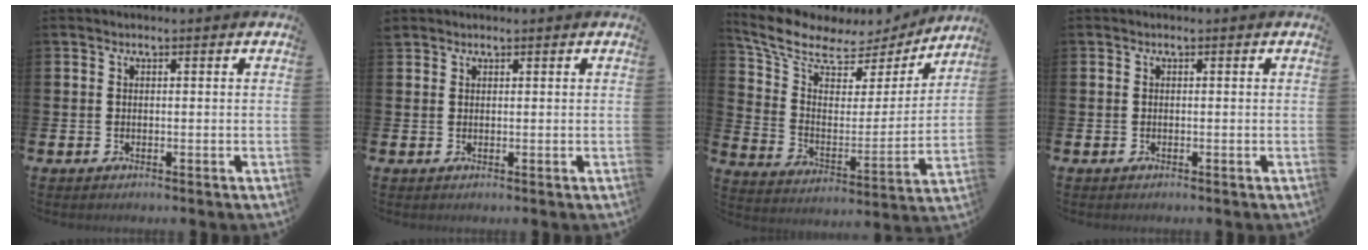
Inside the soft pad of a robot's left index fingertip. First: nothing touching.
{"total": 1.2, "force": [1.2, 0.4, 0.0], "torque": [0.008, 0.000, 0.020]}
{"total": 8.7, "force": [7.0, 4.2, 2.9], "torque": [-0.103, -0.041, 0.120]}
{"total": 0.0}